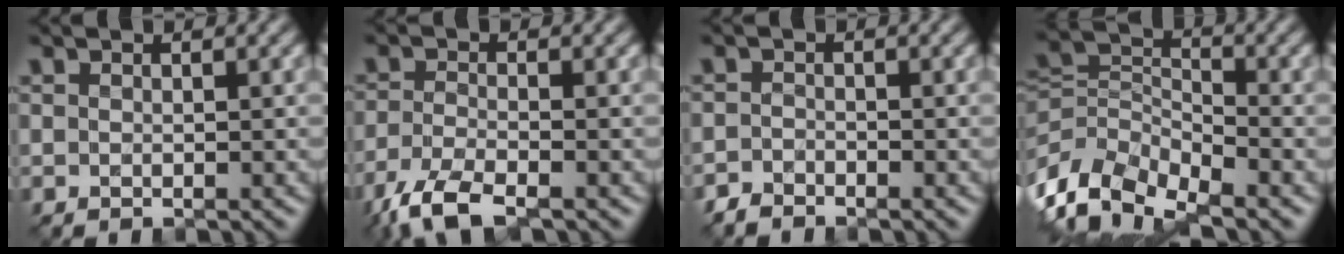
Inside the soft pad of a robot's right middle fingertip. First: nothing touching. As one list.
[{"total": 4.9, "force": [-3.6, 1.3, 3.1], "torque": [-0.072, -0.013, -0.078]}, {"total": 1.5, "force": [-1.4, 0.5, 0.1], "torque": [0.000, 0.002, -0.030]}, {"total": 7.5, "force": [-4.2, 4.1, 4.7], "torque": [-0.091, -0.010, -0.093]}]